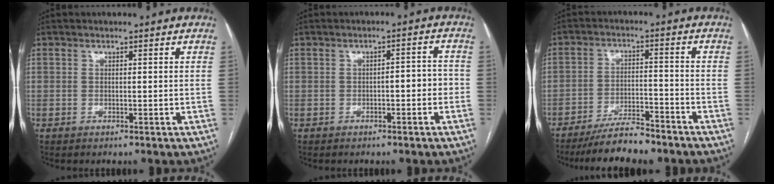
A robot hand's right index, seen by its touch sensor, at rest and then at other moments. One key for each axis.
{"total": 3.3, "fx": -1.0, "fy": 1.0, "fz": 3.0, "tx": -0.039, "ty": 0.019, "tz": -0.012}
{"total": 8.6, "fx": -7.5, "fy": 1.6, "fz": 3.8, "tx": -0.062, "ty": -0.010, "tz": -0.129}